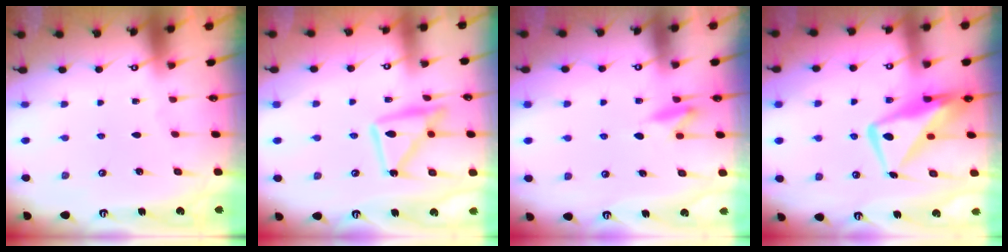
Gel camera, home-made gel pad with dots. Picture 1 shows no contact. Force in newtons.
{"total": 14.0, "press": 13.9, "slide": 1.2}
{"total": 5.2, "press": 5.1, "slide": 0.9}
{"total": 14.0, "press": 13.9, "slide": 1.4}